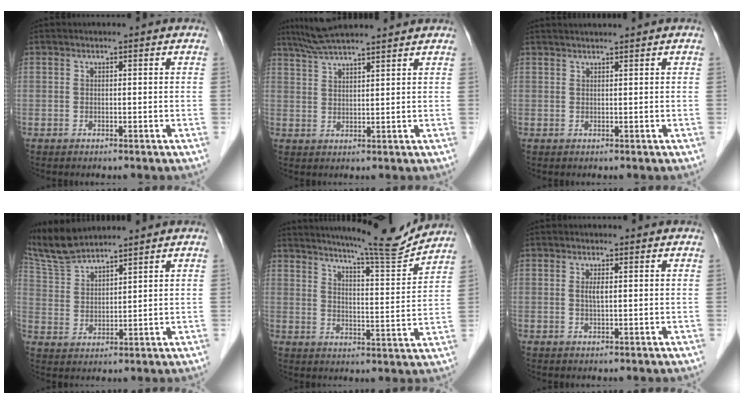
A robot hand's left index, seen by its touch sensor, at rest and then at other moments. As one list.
[{"total": 9.6, "force": [8.6, 0.1, 4.3], "torque": [-0.077, 0.037, 0.134]}, {"total": 1.8, "force": [1.7, -0.4, 0.4], "torque": [-0.003, 0.019, 0.036]}, {"total": 7.7, "force": [7.4, 0.1, 2.0], "torque": [-0.067, 0.015, 0.161]}, {"total": 12.7, "force": [12.0, -0.6, 4.1], "torque": [-0.065, -0.025, 0.164]}, {"total": 1.3, "force": [0.3, 0.2, 1.2], "torque": [-0.029, 0.000, 0.004]}]